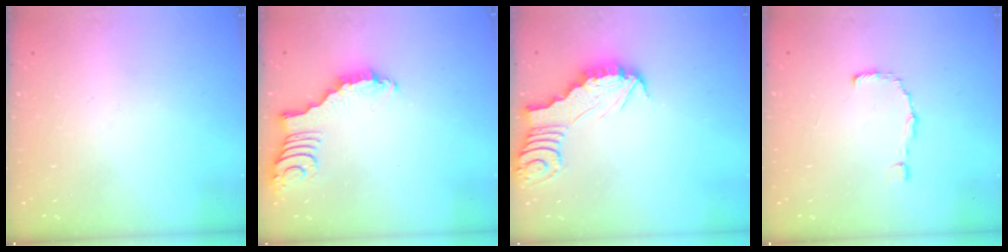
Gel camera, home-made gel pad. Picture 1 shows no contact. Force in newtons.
{"total": 2.3, "press": 2.3, "slide": 0.3}
{"total": 2.6, "press": 2.6, "slide": 0.2}
{"total": 2.5, "press": 2.5, "slide": 0.1}